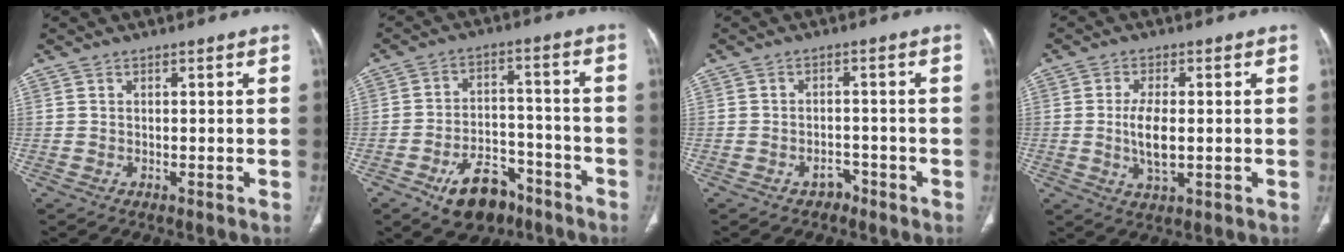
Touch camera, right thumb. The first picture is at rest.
{"total": 11.8, "force": [-7.2, 7.0, 6.1], "torque": [-0.071, 0.055, -0.107]}
{"total": 2.5, "force": [-1.8, 1.7, 0.6], "torque": [-0.002, 0.017, -0.024]}
{"total": 6.2, "force": [-0.3, 2.8, 5.6], "torque": [-0.109, -0.008, -0.003]}